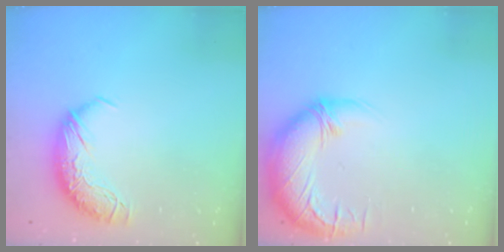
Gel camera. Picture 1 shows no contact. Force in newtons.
{"total": 3.0, "press": 0.6, "slide": 3.0}